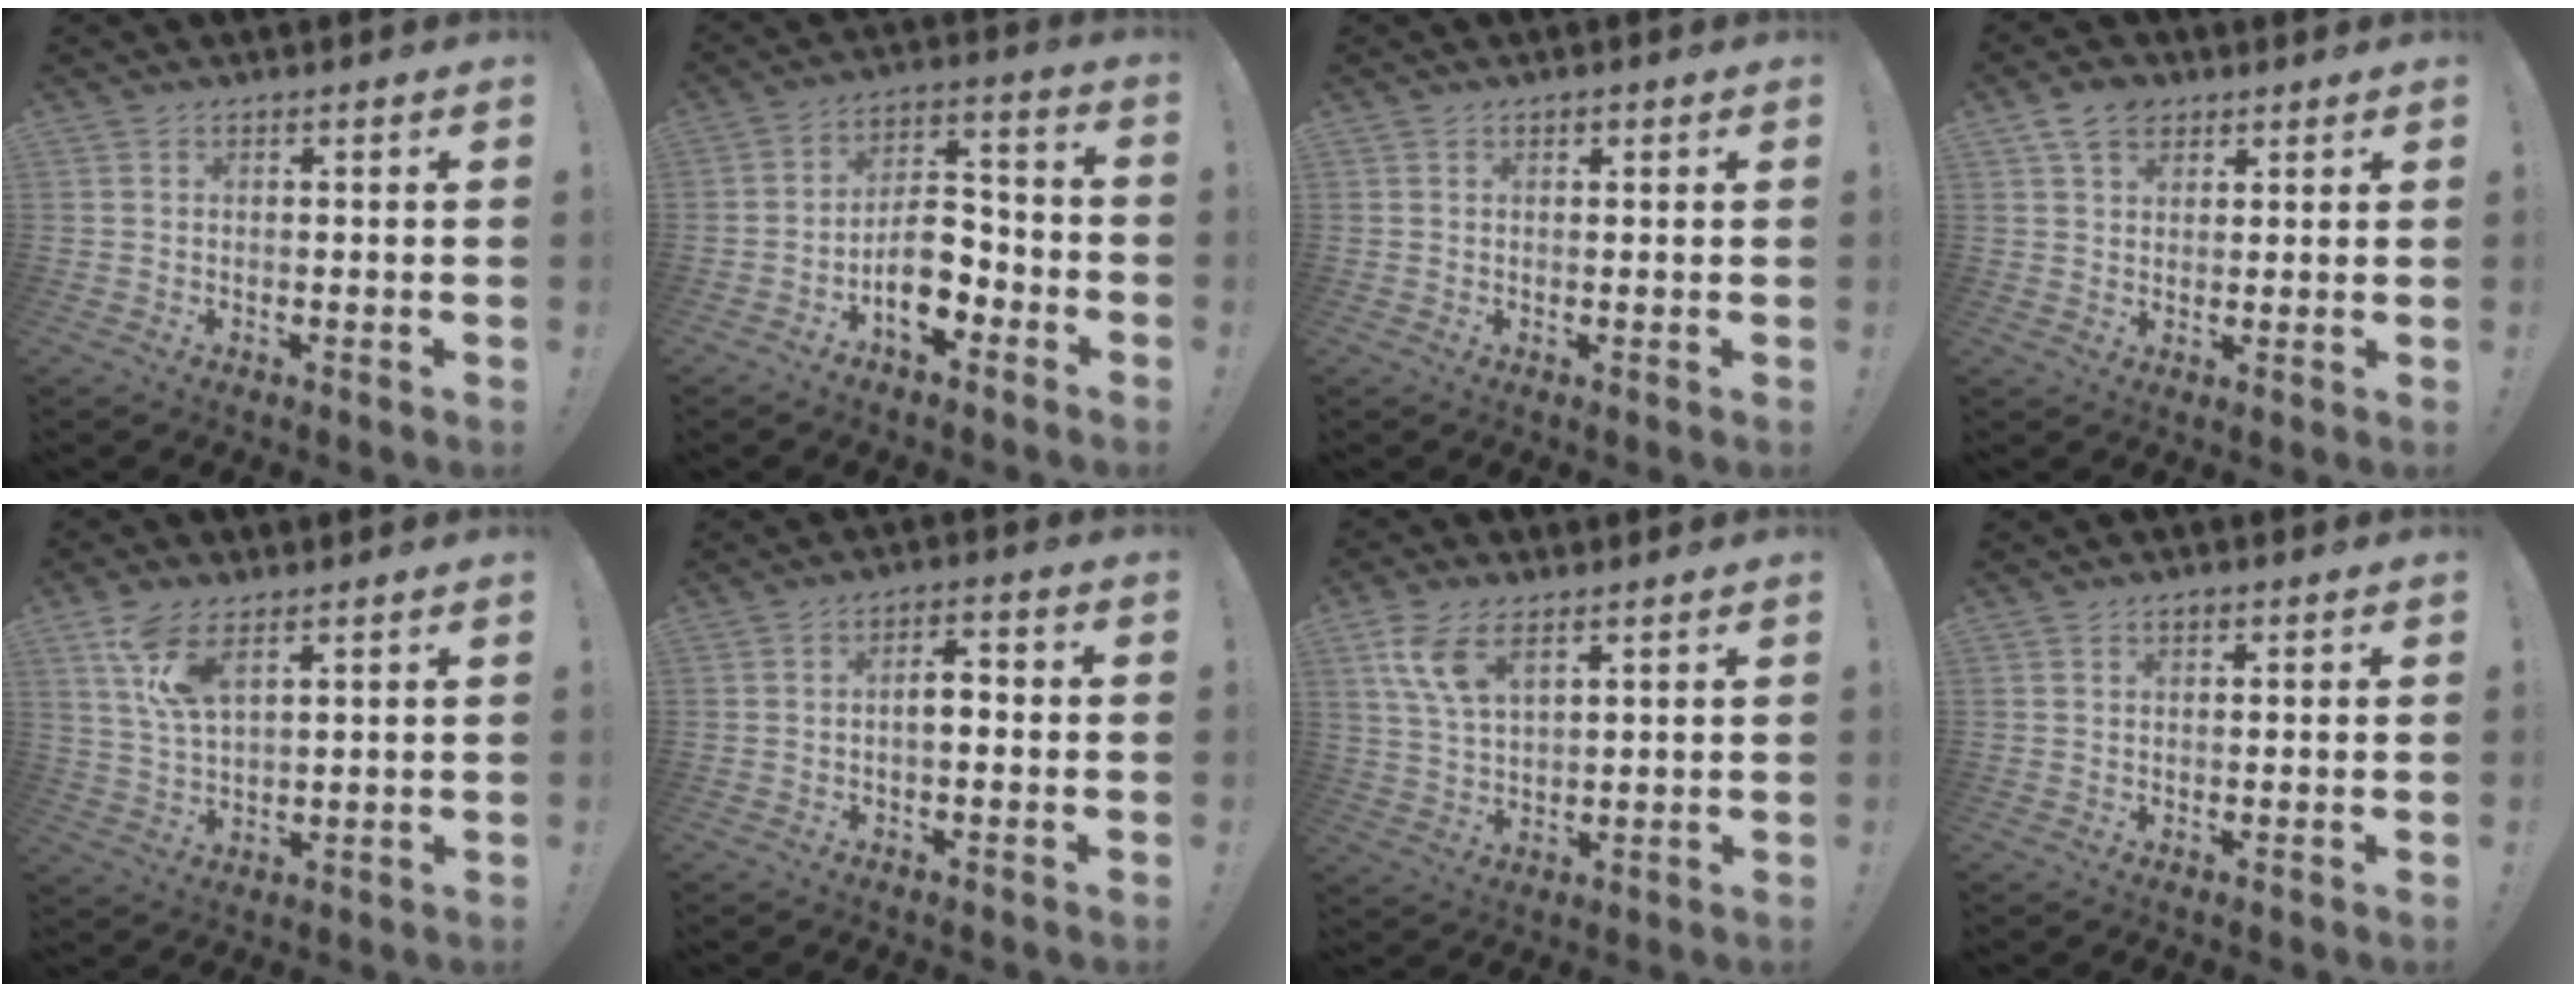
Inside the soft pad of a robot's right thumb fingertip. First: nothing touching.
{"total": 11.3, "force": [-5.5, 6.6, 7.3], "torque": [-0.119, 0.035, -0.096]}
{"total": 0.6, "force": [0.3, 0.5, 0.1], "torque": [0.002, -0.001, 0.005]}
{"total": 6.8, "force": [3.8, 4.7, 3.2], "torque": [-0.054, -0.004, 0.073]}
{"total": 9.5, "force": [5.6, 4.0, 6.5], "torque": [-0.126, -0.014, 0.107]}
{"total": 4.6, "force": [-1.0, 2.2, 4.0], "torque": [-0.062, 0.012, -0.022]}
{"total": 9.3, "force": [5.2, 4.2, 6.4], "torque": [-0.130, -0.015, 0.098]}
{"total": 1.1, "force": [0.7, 0.7, 0.6], "torque": [-0.008, -0.001, 0.012]}